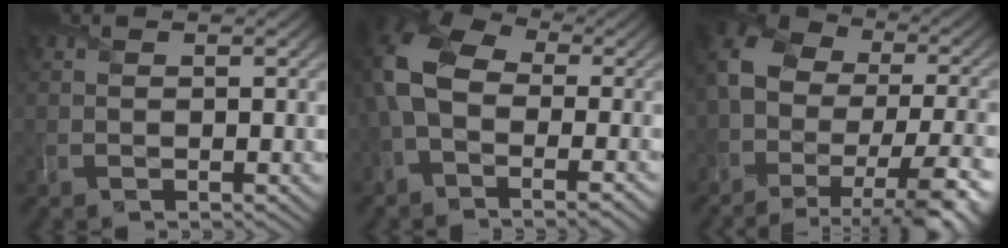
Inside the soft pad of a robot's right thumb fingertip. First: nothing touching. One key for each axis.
{"total": 12.0, "fx": -1.7, "fy": 7.4, "fz": 9.3, "tx": -0.236, "ty": -0.014, "tz": -0.028}
{"total": 16.3, "fx": -5.5, "fy": 10.6, "fz": 11.2, "tx": -0.226, "ty": -0.020, "tz": -0.048}